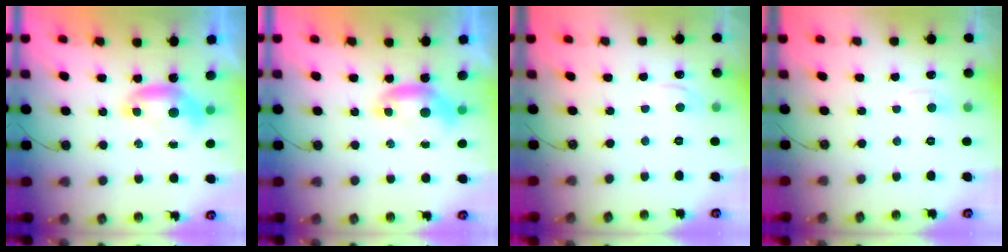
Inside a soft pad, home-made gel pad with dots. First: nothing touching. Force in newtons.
{"total": 0.0}
{"total": 1.7, "press": 1.7, "slide": 0.3}
{"total": 1.3, "press": 1.1, "slide": 0.7}